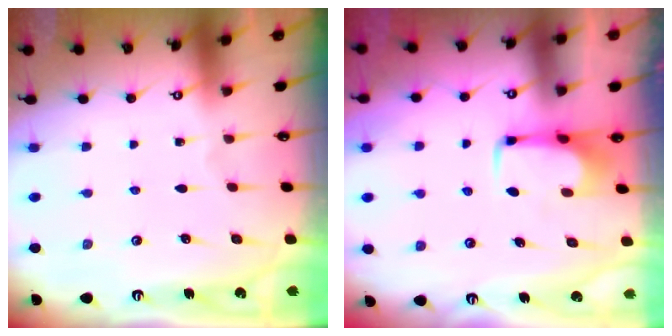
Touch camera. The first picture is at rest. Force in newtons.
{"total": 1.7, "press": 1.6, "slide": 0.5}